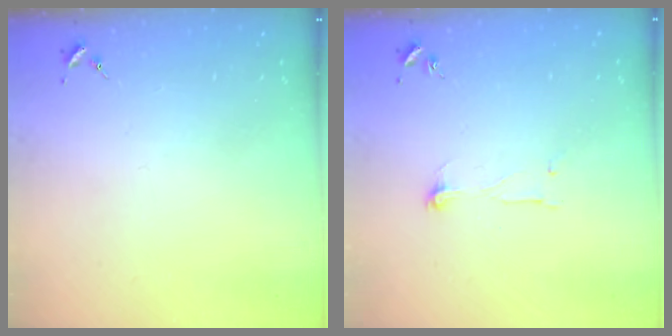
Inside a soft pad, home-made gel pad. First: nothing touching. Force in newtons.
{"total": 3.6, "press": 3.6, "slide": 0.3}